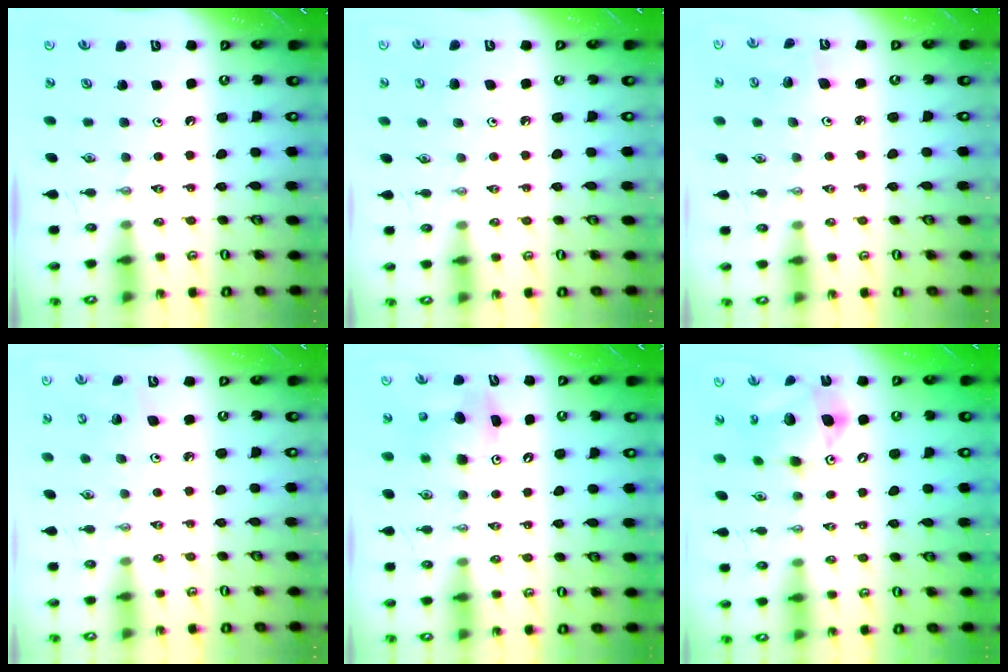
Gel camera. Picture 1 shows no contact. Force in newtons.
{"total": 3.4, "press": 3.4, "slide": 0.4}
{"total": 3.2, "press": 2.9, "slide": 1.3}
{"total": 2.8, "press": 2.8, "slide": 0.4}
{"total": 8.5, "press": 8.4, "slide": 1.0}
{"total": 13.8, "press": 13.8, "slide": 1.2}